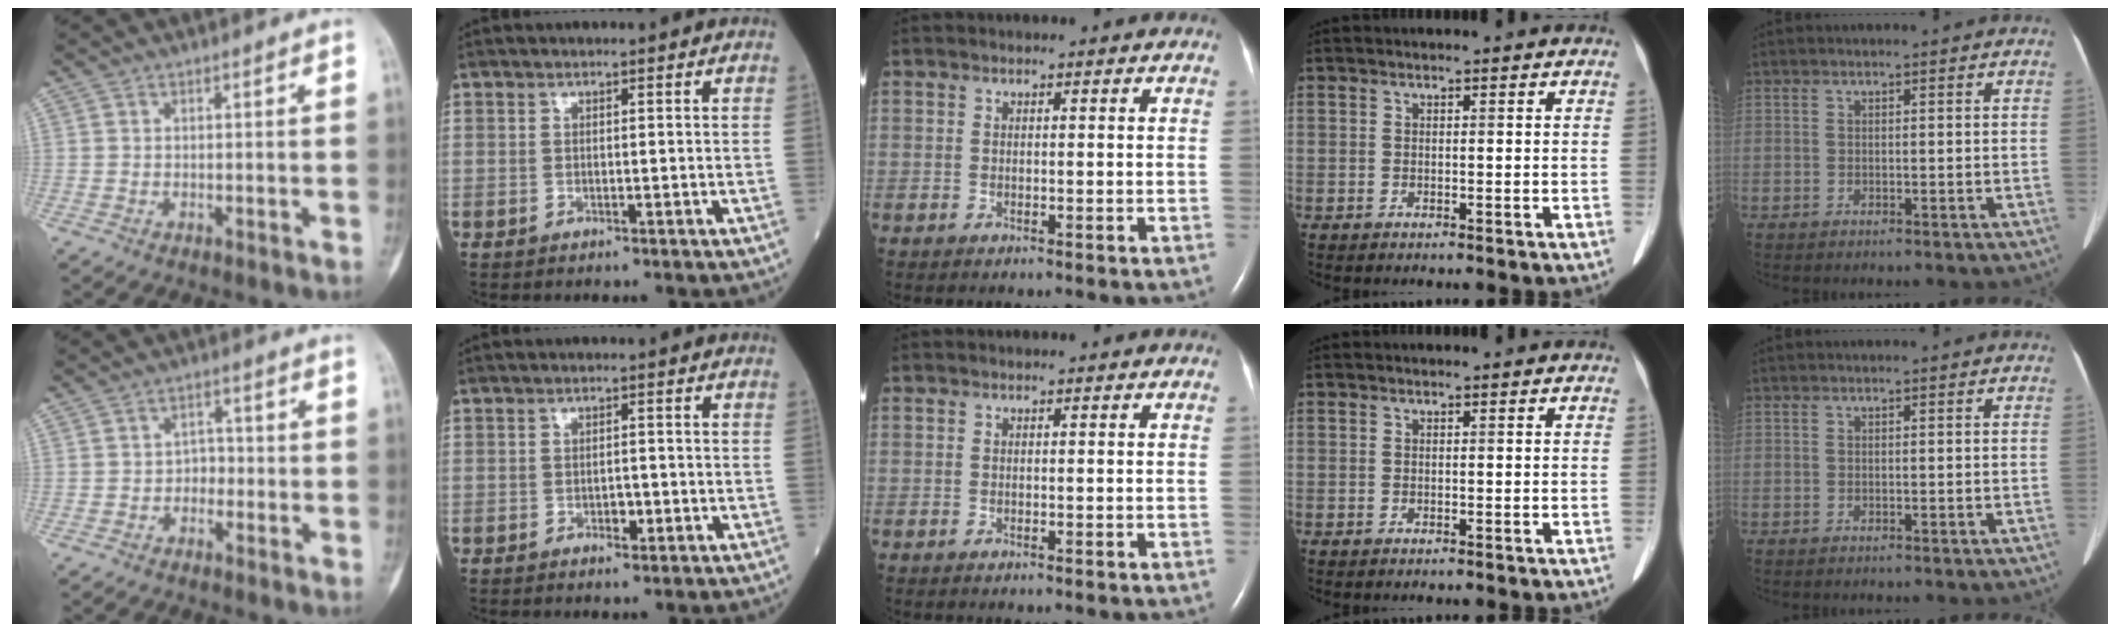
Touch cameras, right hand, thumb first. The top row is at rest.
{"thumb": {"total": 4.0, "force": [-1.5, 3.2, 2.0], "torque": [0.003, 0.022, -0.035]}, "index": {"total": 2.7, "force": [-1.0, 1.3, 2.1], "torque": [-0.030, 0.005, -0.009]}}